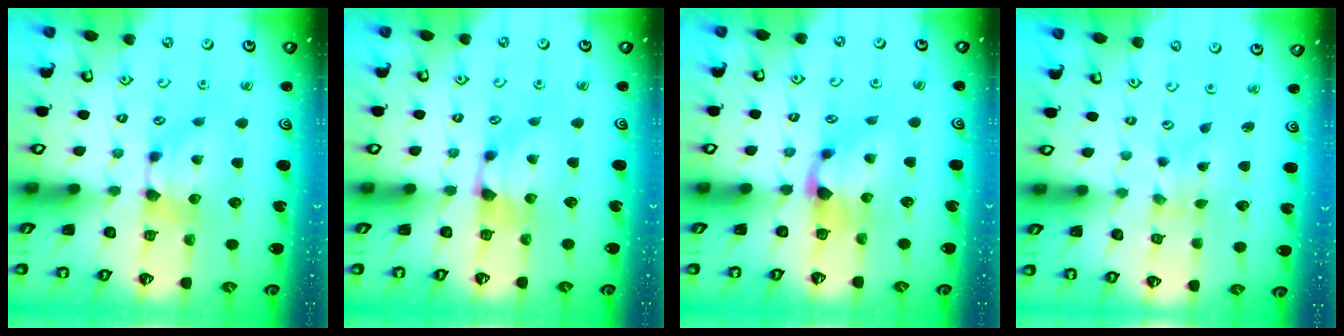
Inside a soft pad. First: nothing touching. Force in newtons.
{"total": 0.9, "press": 0.2, "slide": 0.9}
{"total": 1.2, "press": 0.1, "slide": 1.2}
{"total": 3.8, "press": 3.7, "slide": 0.8}